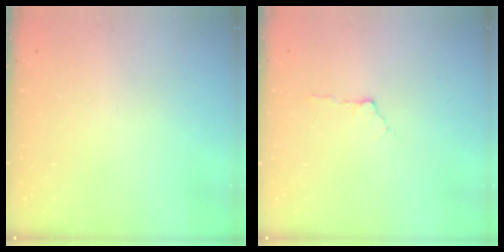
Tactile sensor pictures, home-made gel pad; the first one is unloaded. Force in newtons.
{"total": 4.5, "press": 4.5, "slide": 0.6}